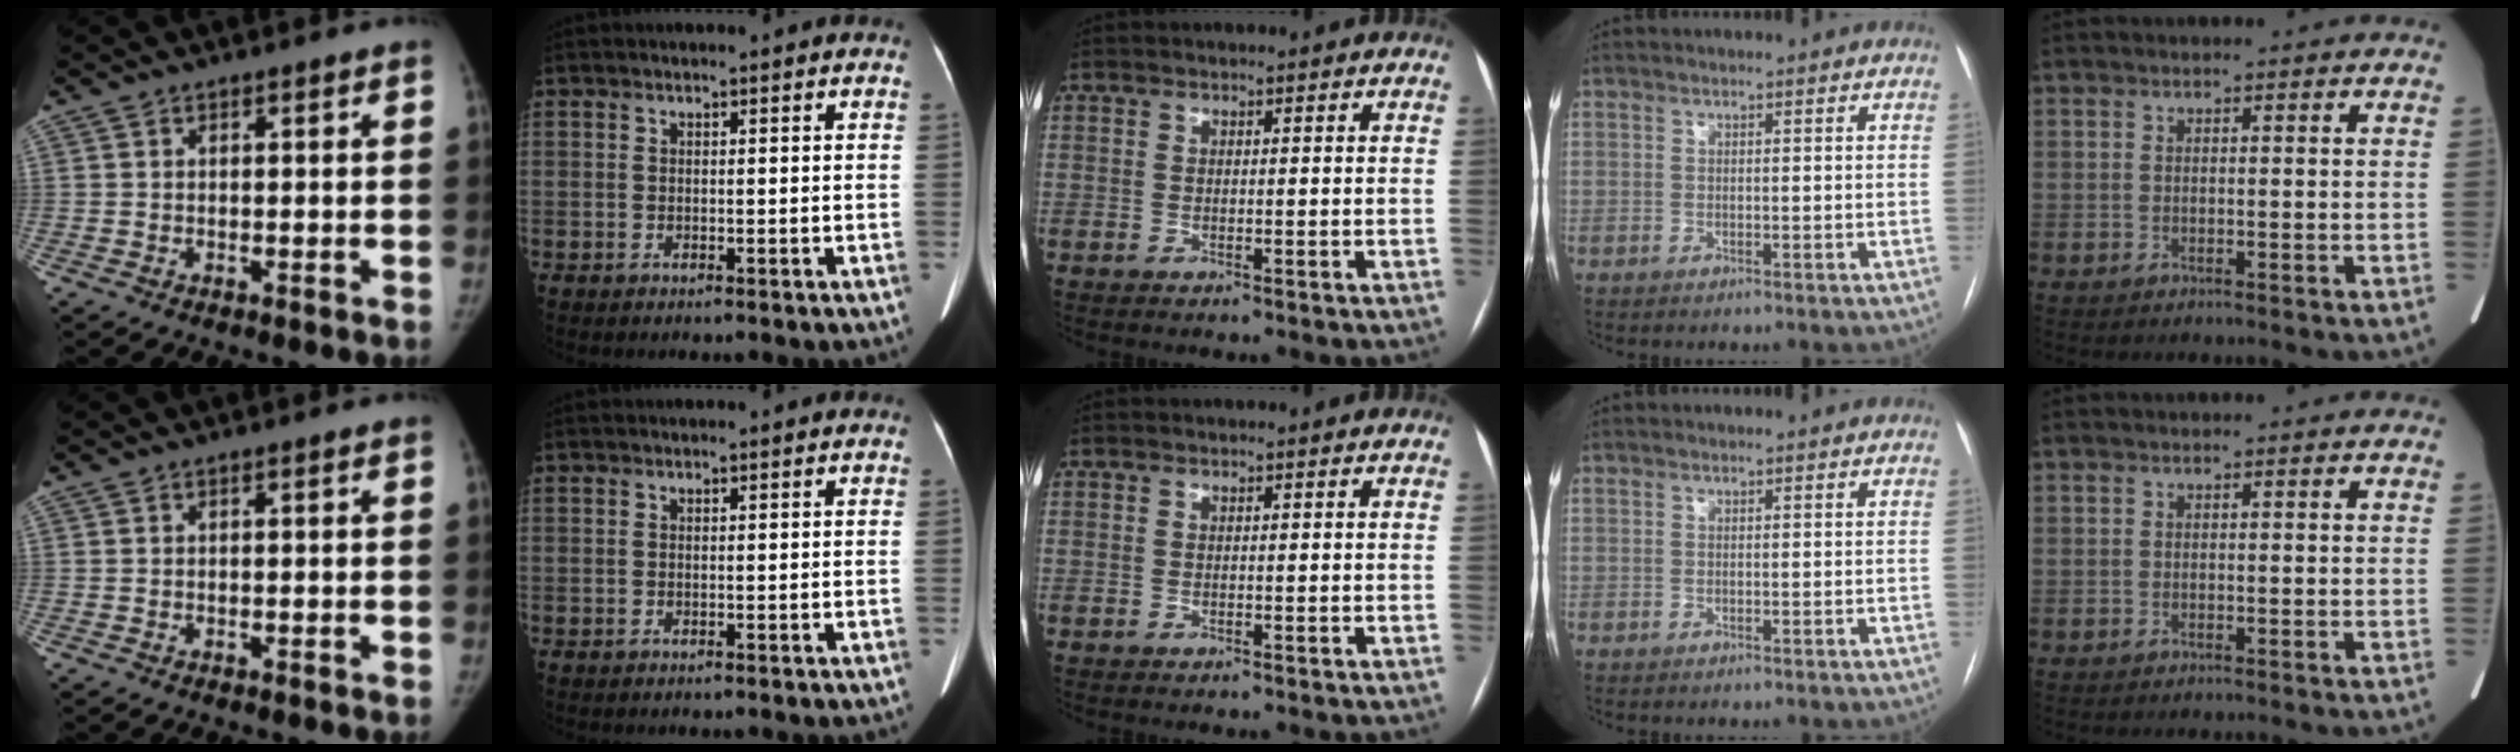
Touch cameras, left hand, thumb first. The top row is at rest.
{}